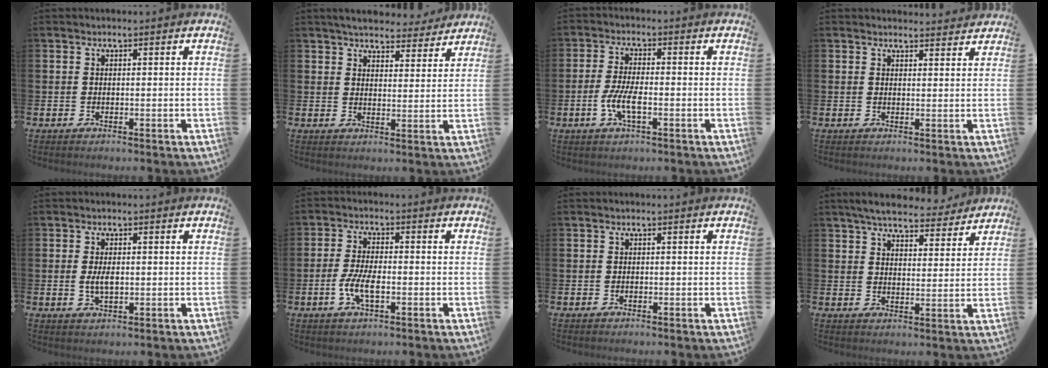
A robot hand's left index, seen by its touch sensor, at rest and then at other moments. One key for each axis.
{"total": 5.3, "fx": 5.1, "fy": 1.1, "fz": 0.9, "tx": -0.026, "ty": -0.029, "tz": 0.090}
{"total": 4.4, "fx": -1.3, "fy": 1.3, "fz": 4.0, "tx": -0.085, "ty": 0.003, "tz": -0.026}
{"total": 2.2, "fx": 2.1, "fy": 0.4, "fz": -0.1, "tx": 0.006, "ty": -0.013, "tz": 0.037}
{"total": 2.2, "fx": 0.1, "fy": 1.0, "fz": 2.0, "tx": -0.030, "ty": 0.000, "tz": -0.003}
{"total": 4.5, "fx": -1.2, "fy": 1.7, "fz": 4.0, "tx": -0.080, "ty": 0.000, "tz": -0.025}
{"total": 0.0}
{"total": 6.1, "fx": 5.7, "fy": 1.2, "fz": 1.5, "tx": -0.041, "ty": -0.031, "tz": 0.101}